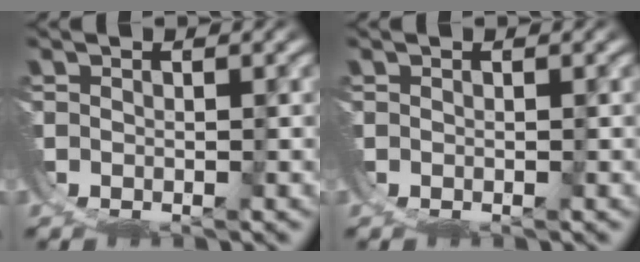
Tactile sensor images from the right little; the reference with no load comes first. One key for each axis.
{"total": 0.0}